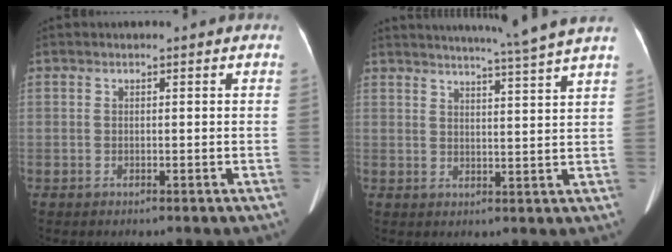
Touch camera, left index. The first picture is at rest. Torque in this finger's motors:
{"motor_torque": [0.81, -1.33, 0.09, 0.06]}